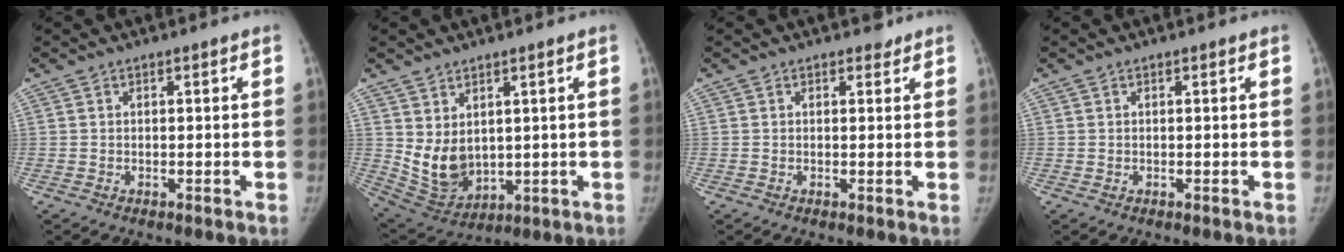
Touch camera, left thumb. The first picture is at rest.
{"total": 9.2, "force": [2.0, 6.6, 6.2], "torque": [-0.095, -0.025, 0.064]}
{"total": 1.1, "force": [0.9, 0.7, 0.1], "torque": [0.008, -0.006, 0.007]}
{"total": 0.0}